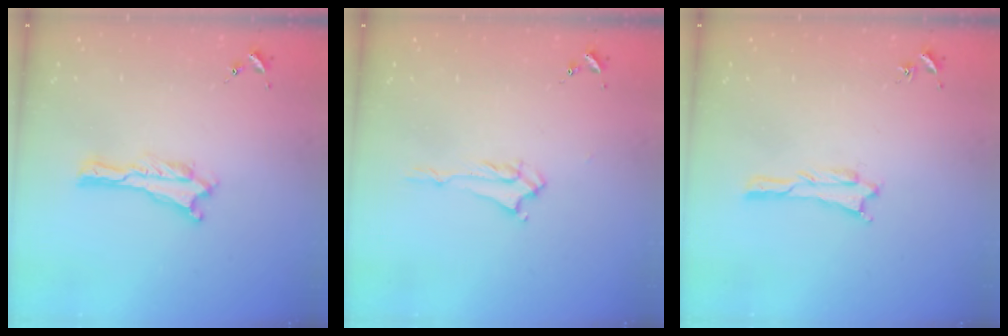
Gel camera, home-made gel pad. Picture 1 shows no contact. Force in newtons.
{"total": 1.3, "press": 1.3, "slide": 0.2}
{"total": 0.7, "press": 0.7, "slide": 0.2}